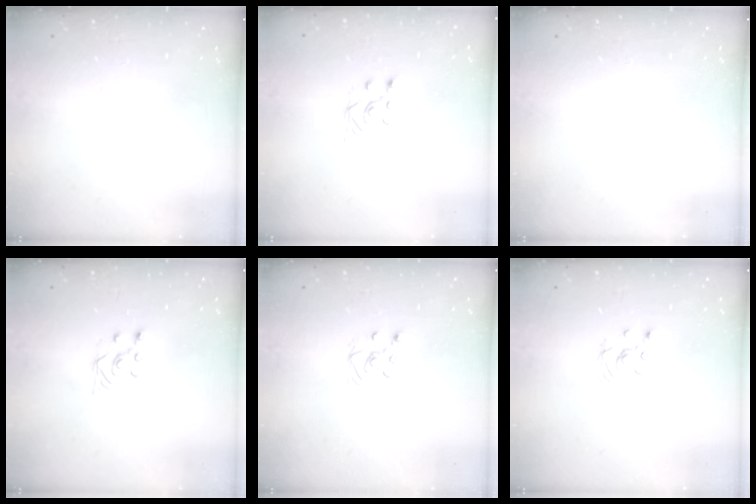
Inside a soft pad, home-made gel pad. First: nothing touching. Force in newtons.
{"total": 3.5, "press": 3.0, "slide": 1.7}
{"total": 0.0}
{"total": 2.8, "press": 2.4, "slide": 1.4}
{"total": 4.5, "press": 4.5, "slide": 0.5}
{"total": 2.5, "press": 2.5, "slide": 0.1}